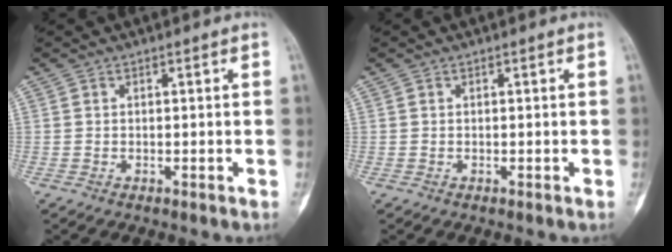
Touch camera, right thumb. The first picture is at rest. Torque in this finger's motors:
{"motor_torque": [-0.05, 0.03, 0.03, 0.07, 0.00]}